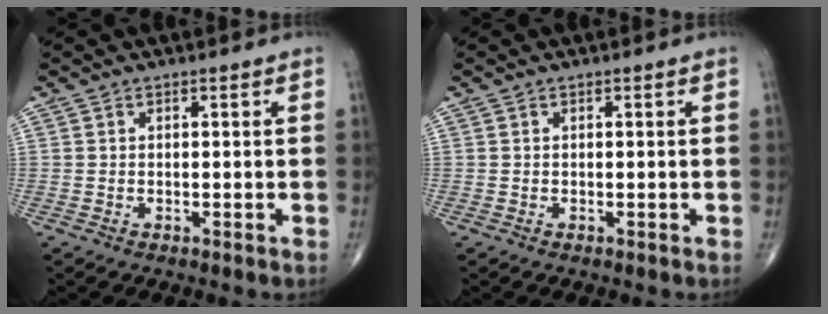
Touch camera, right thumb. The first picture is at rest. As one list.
[{"total": 0.0}]